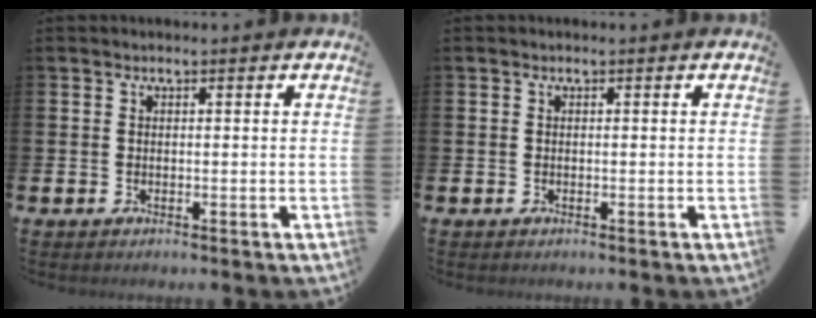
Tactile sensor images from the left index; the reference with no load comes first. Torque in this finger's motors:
{"motor_torque": [0.00, 0.00, 0.00, 0.01]}